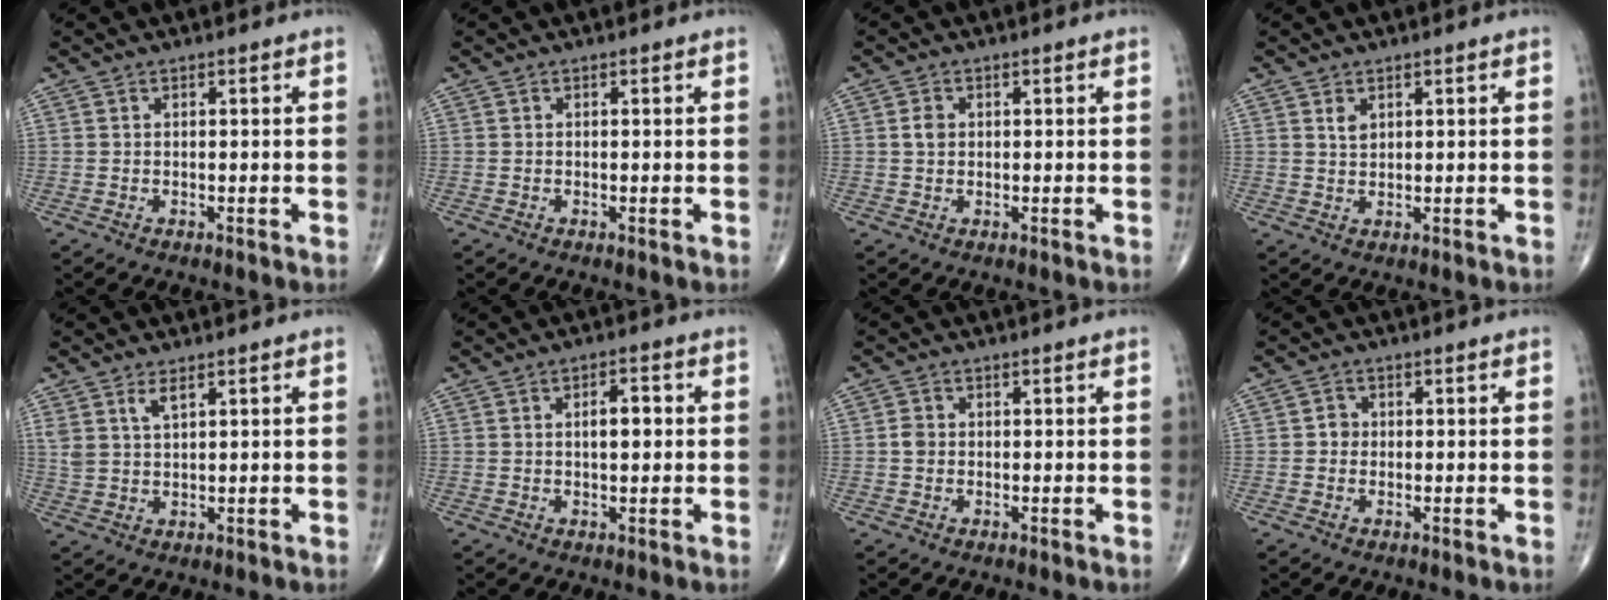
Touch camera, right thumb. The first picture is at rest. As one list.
[{"total": 0.0}, {"total": 2.1, "force": [0.3, 1.6, 1.3], "torque": [-0.019, 0.002, 0.005]}, {"total": 1.9, "force": [1.0, 1.2, 1.2], "torque": [-0.016, -0.004, 0.022]}, {"total": 3.5, "force": [2.1, 1.3, 2.5], "torque": [-0.049, -0.009, 0.047]}, {"total": 4.2, "force": [0.4, 1.9, 3.7], "torque": [-0.049, 0.004, 0.005]}, {"total": 1.7, "force": [-0.1, 1.5, 0.8], "torque": [-0.009, 0.004, -0.003]}, {"total": 1.7, "force": [-0.1, 1.6, 0.6], "torque": [0.002, 0.006, -0.006]}]